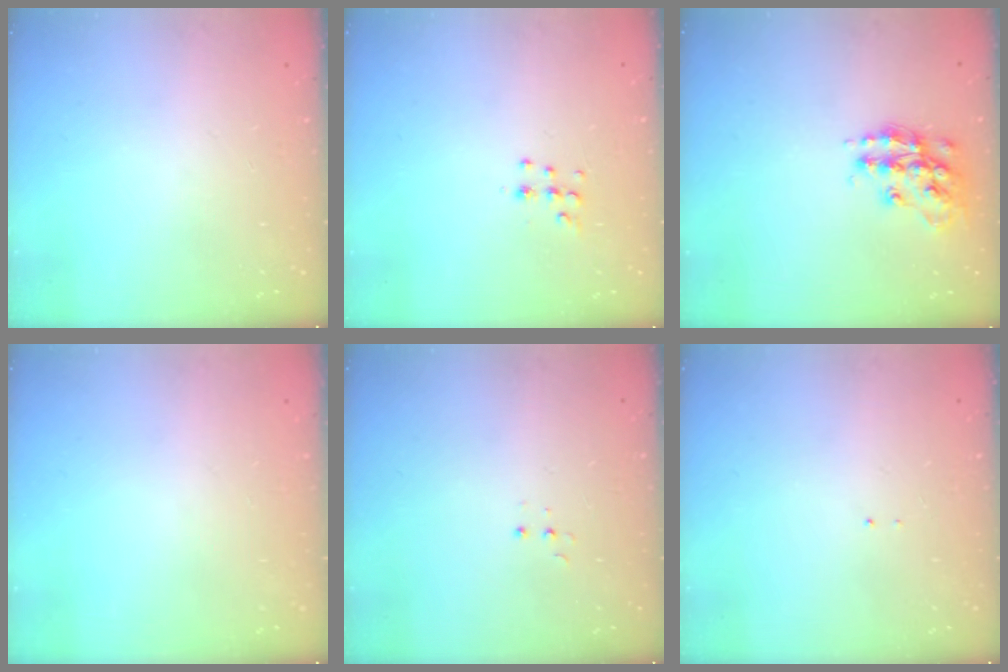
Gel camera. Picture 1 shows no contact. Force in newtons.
{"total": 7.6, "press": 7.5, "slide": 1.2}
{"total": 14.4, "press": 14.3, "slide": 1.0}
{"total": 0.0}
{"total": 3.0, "press": 2.9, "slide": 0.7}
{"total": 0.6, "press": 0.6, "slide": 0.1}